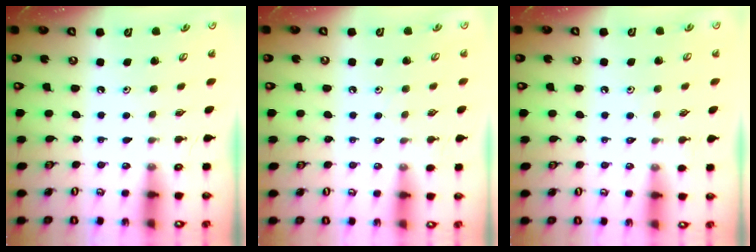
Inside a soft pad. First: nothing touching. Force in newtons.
{"total": 3.1, "press": 3.0, "slide": 0.6}
{"total": 2.3, "press": 2.3, "slide": 0.4}